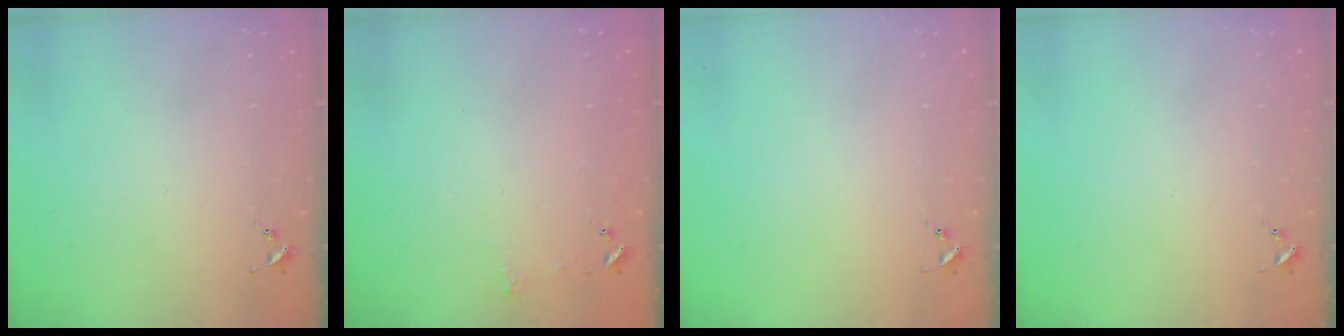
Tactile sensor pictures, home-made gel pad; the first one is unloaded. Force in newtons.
{"total": 3.4, "press": 3.3, "slide": 0.3}
{"total": 0.0}
{"total": 0.0}